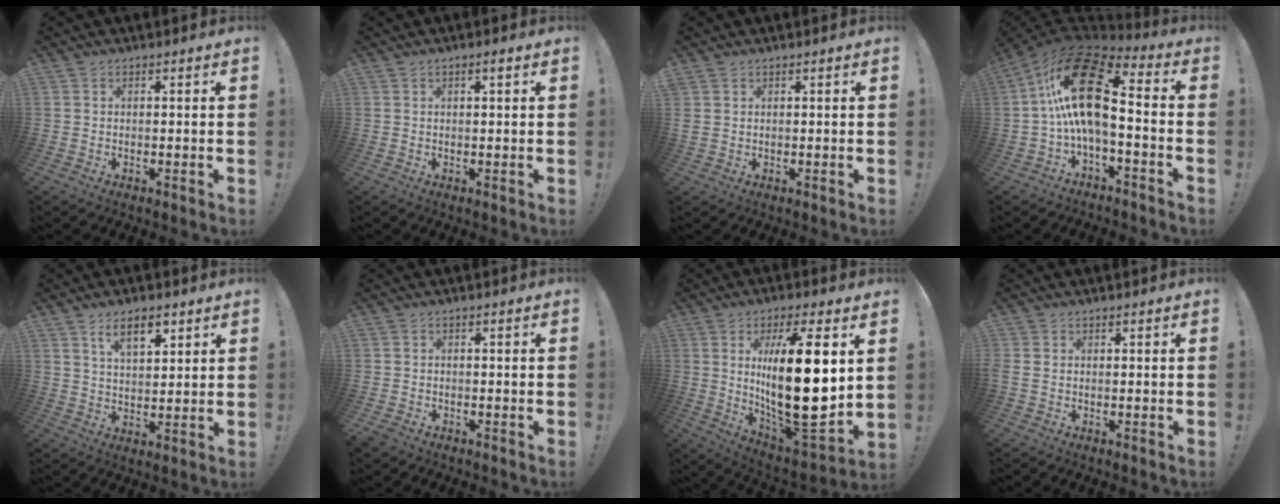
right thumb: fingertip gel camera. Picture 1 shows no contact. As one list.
[{"total": 1.1, "force": [0.5, 0.1, 0.9], "torque": [-0.016, 0.000, 0.007]}, {"total": 1.6, "force": [0.8, 1.3, 0.6], "torque": [-0.011, 0.003, 0.017]}, {"total": 20.2, "force": [2.2, 8.9, 18.0], "torque": [-0.347, -0.003, 0.040]}, {"total": 8.3, "force": [4.8, 3.7, 5.6], "torque": [-0.092, -0.011, 0.085]}, {"total": 1.7, "force": [-1.2, 1.1, 0.5], "torque": [-0.008, 0.005, -0.021]}, {"total": 23.8, "force": [3.8, 7.9, 22.2], "torque": [-0.381, -0.036, 0.059]}, {"total": 1.1, "force": [0.0, 0.8, 0.6], "torque": [-0.016, 0.004, 0.002]}]